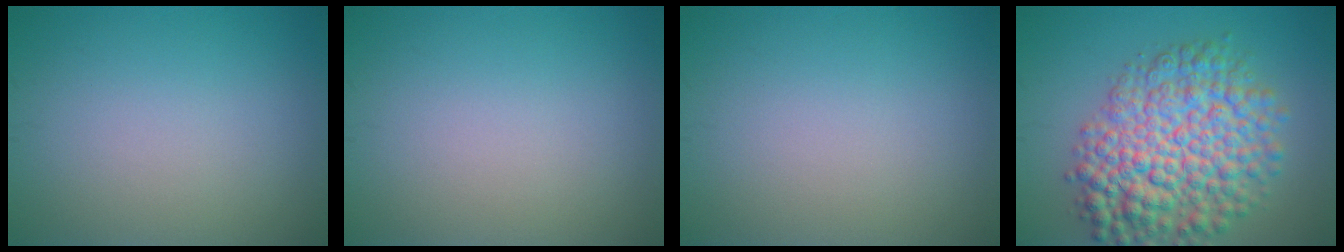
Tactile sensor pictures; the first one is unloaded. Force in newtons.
{"total": 0.0}
{"total": 0.0}
{"total": 9.9, "press": 9.9, "slide": 0.2}